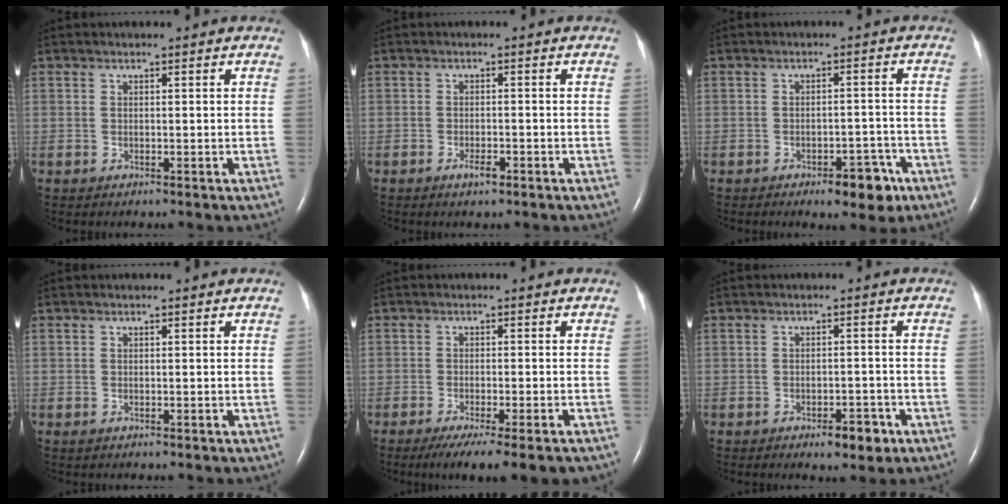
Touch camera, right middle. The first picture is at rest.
{"total": 1.8, "force": [-1.2, 0.5, 1.3], "torque": [-0.028, -0.001, -0.017]}
{"total": 5.2, "force": [-3.3, 2.1, 3.5], "torque": [-0.038, 0.004, -0.039]}
{"total": 0.0}
{"total": 9.9, "force": [-7.7, 0.5, 6.2], "torque": [-0.077, -0.020, -0.113]}
{"total": 3.8, "force": [-2.3, 1.5, 2.7], "torque": [-0.035, 0.002, -0.026]}